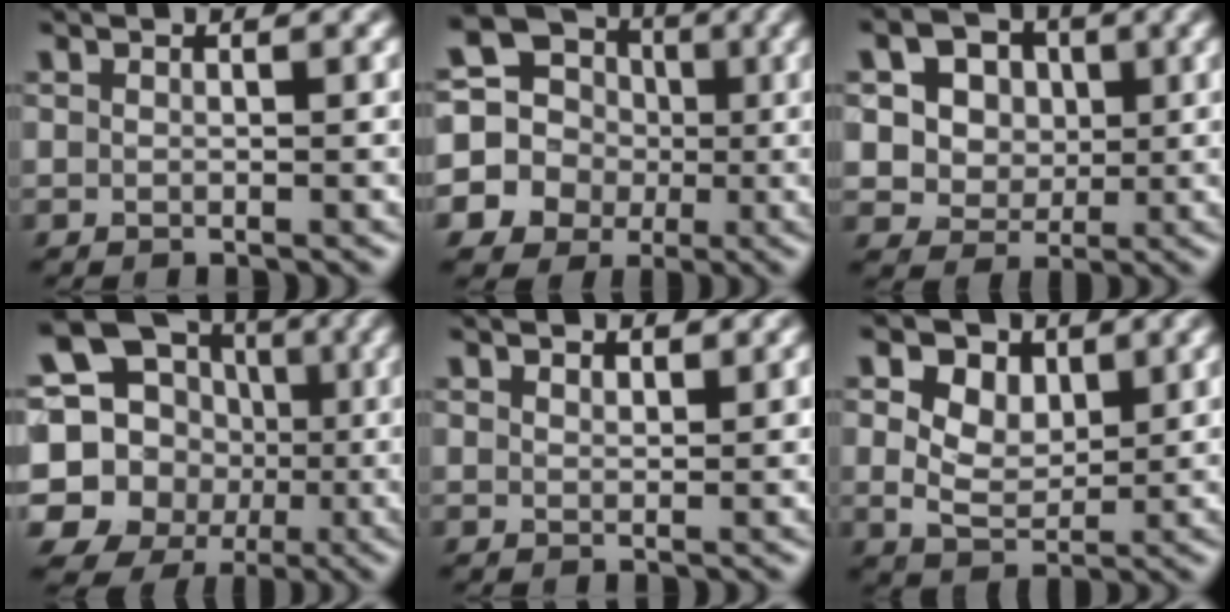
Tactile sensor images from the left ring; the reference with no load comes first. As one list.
[{"total": 13.9, "force": [-1.0, 13.3, 3.9], "torque": [-0.116, 0.000, -0.053]}, {"total": 8.7, "force": [3.1, 6.9, 4.4], "torque": [-0.082, 0.023, 0.032]}, {"total": 17.4, "force": [-0.8, 16.3, 6.0], "torque": [-0.155, 0.001, -0.039]}, {"total": 1.2, "force": [0.9, 0.5, 0.5], "torque": [-0.010, -0.001, 0.017]}, {"total": 6.4, "force": [2.7, 4.2, 4.0], "torque": [-0.087, 0.018, 0.022]}]